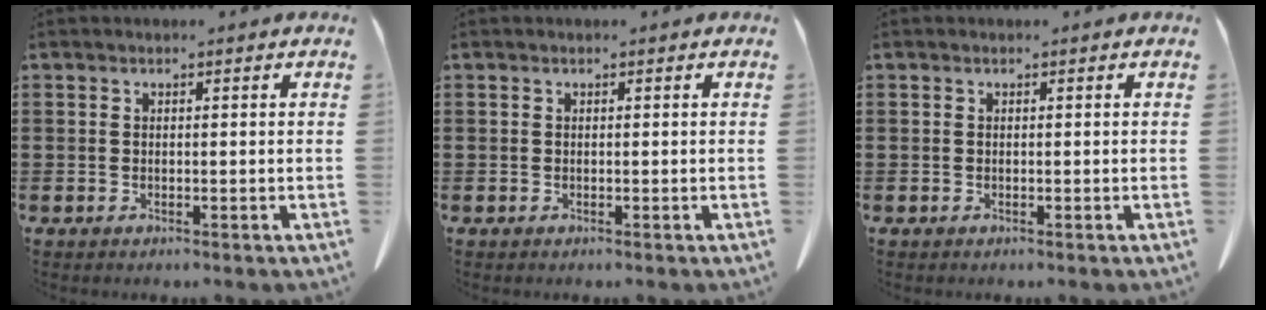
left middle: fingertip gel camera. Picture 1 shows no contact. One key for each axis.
{"total": 0.0}
{"total": 0.0}